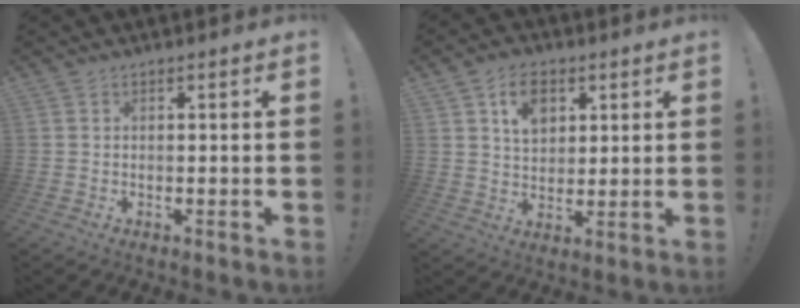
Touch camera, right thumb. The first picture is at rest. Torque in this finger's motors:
{"motor_torque": [-0.40, 0.51, -0.17, 0.22, 0.02]}